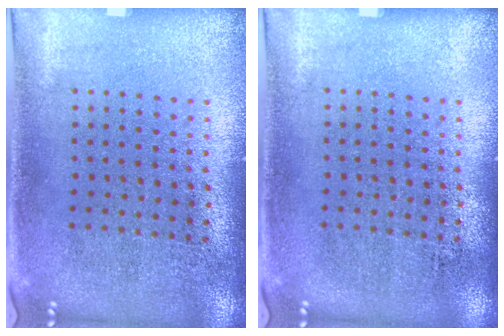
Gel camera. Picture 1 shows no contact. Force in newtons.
{"total": 0.0}